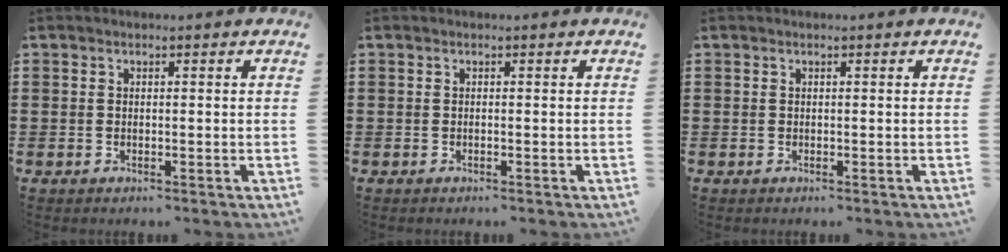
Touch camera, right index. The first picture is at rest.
{"total": 0.0}
{"total": 0.0}